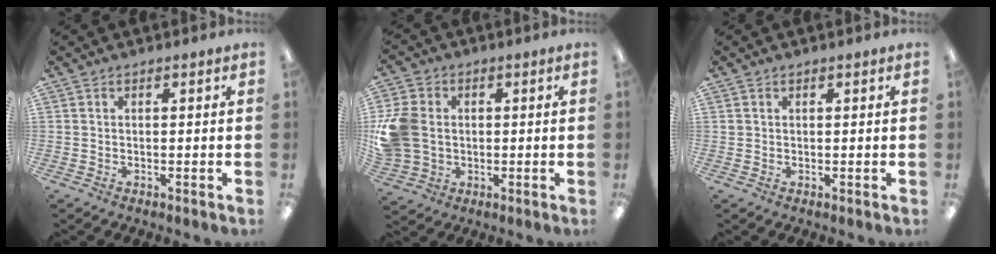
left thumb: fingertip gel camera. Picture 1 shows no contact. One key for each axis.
{"total": 11.9, "fx": 0.5, "fy": 9.9, "fz": 6.5, "tx": -0.151, "ty": 0.021, "tz": 0.015}
{"total": 0.9, "fx": 0.4, "fy": 0.8, "fz": 0.1, "tx": -0.002, "ty": 0.004, "tz": 0.007}